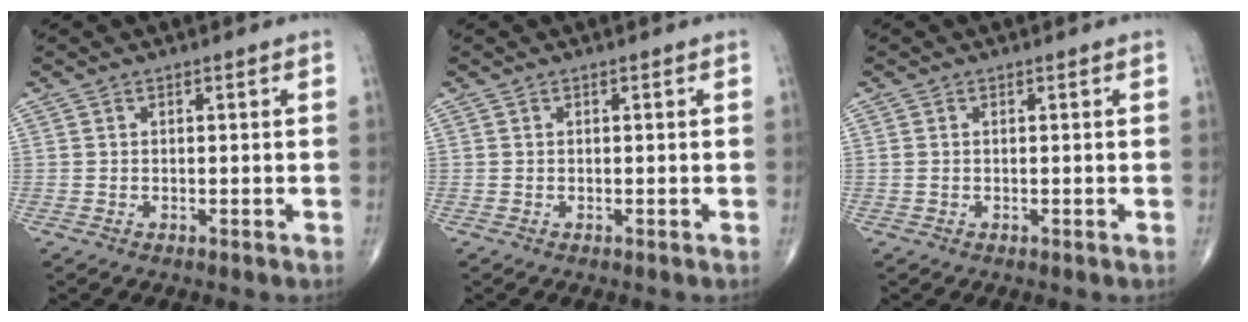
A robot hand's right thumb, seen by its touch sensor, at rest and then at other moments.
{"total": 0.0}
{"total": 0.6, "force": [0.1, 0.4, 0.5], "torque": [-0.018, 0.011, 0.008]}